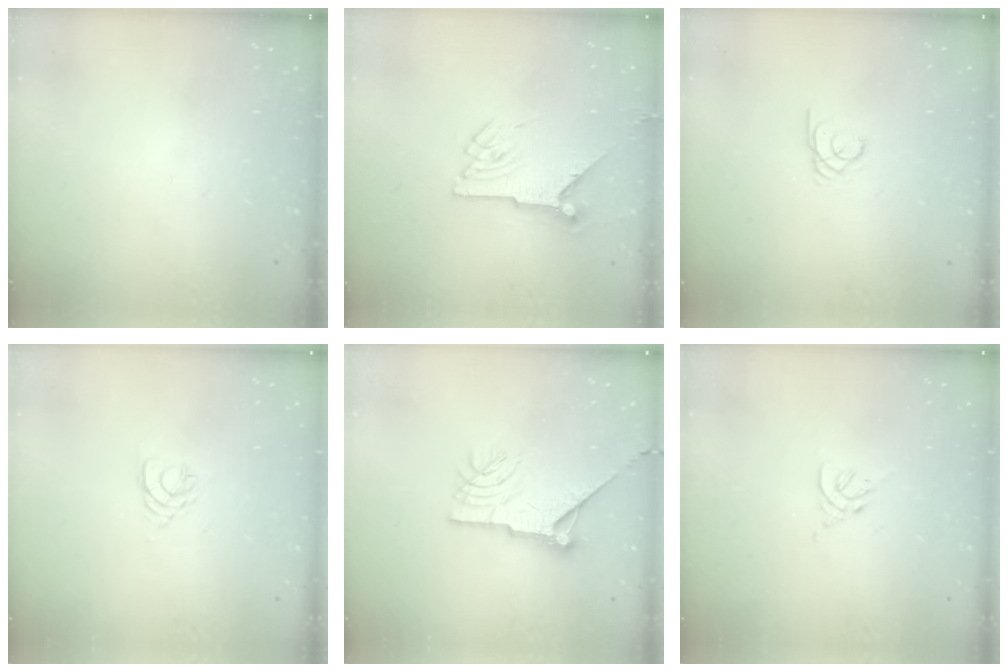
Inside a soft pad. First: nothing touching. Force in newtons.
{"total": 9.5, "press": 9.5, "slide": 0.5}
{"total": 1.9, "press": 1.9, "slide": 0.0}
{"total": 2.4, "press": 2.3, "slide": 0.4}
{"total": 13.0, "press": 13.0, "slide": 0.7}
{"total": 2.3, "press": 2.2, "slide": 0.5}